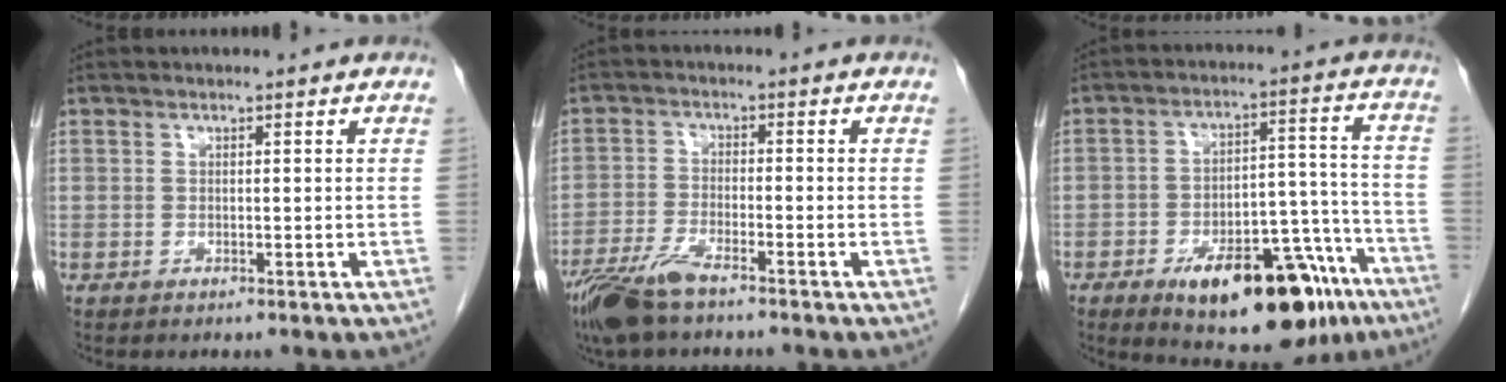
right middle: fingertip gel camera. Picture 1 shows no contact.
{"total": 7.4, "force": [-5.6, 1.5, 4.7], "torque": [-0.098, -0.017, -0.108]}
{"total": 19.6, "force": [-11.9, 7.4, 13.6], "torque": [-0.137, 0.030, -0.167]}